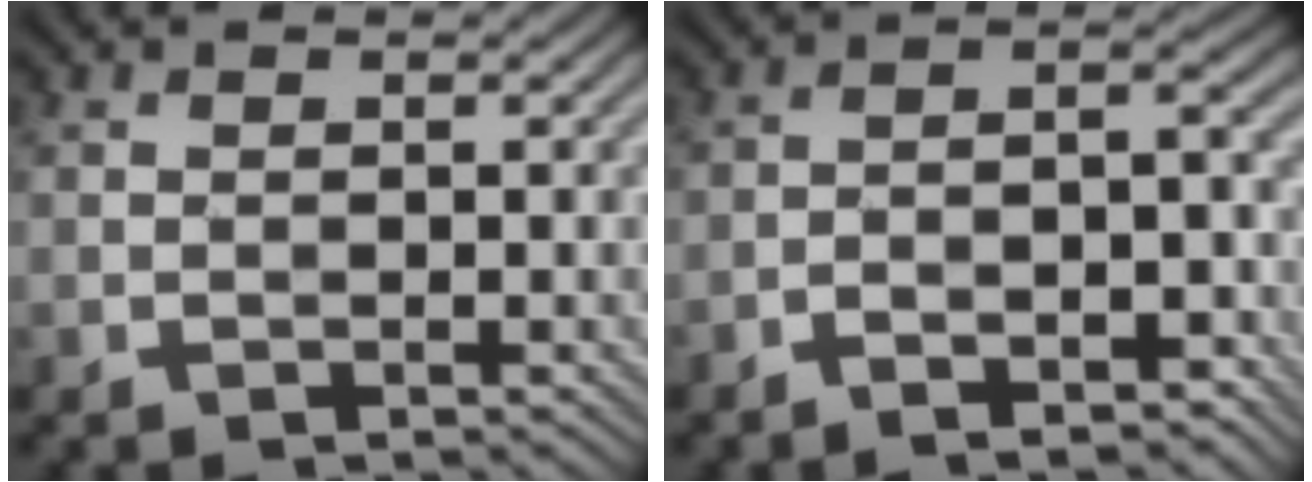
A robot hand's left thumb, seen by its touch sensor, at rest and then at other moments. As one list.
[{"total": 6.3, "force": [-4.3, 1.9, 4.2], "torque": [-0.066, 0.003, -0.070]}]